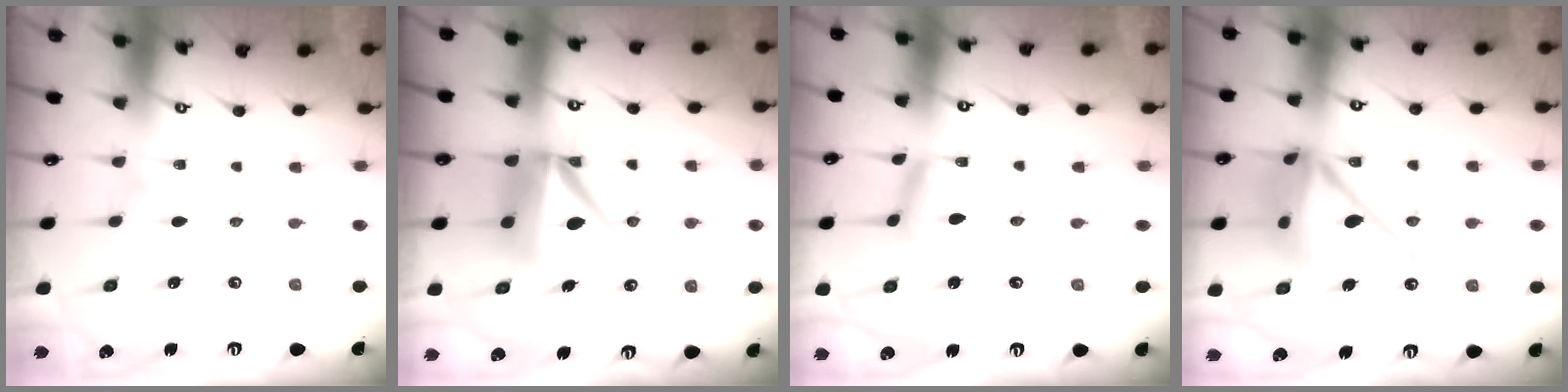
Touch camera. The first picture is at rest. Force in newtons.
{"total": 11.6, "press": 11.5, "slide": 1.2}
{"total": 6.6, "press": 6.6, "slide": 0.1}
{"total": 16.1, "press": 16.0, "slide": 2.4}